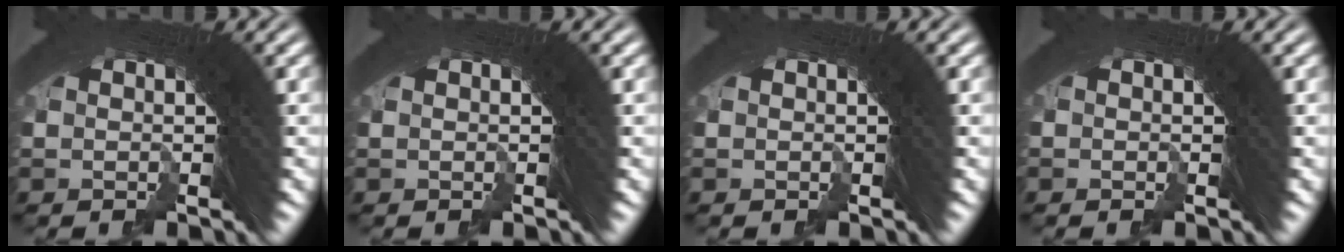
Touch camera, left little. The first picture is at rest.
{"total": 1.1, "force": [0.7, -0.7, 0.5], "torque": [0.011, 0.015, 0.009]}
{"total": 0.0}
{"total": 0.0}